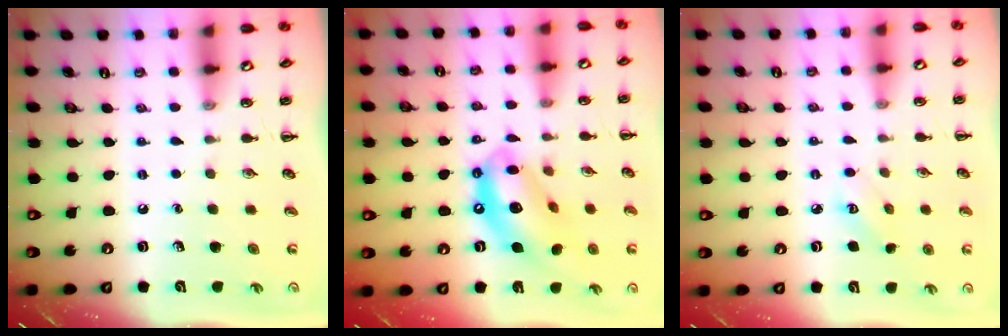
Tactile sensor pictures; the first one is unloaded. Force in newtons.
{"total": 15.5, "press": 14.9, "slide": 3.9}
{"total": 3.3, "press": 3.2, "slide": 0.9}